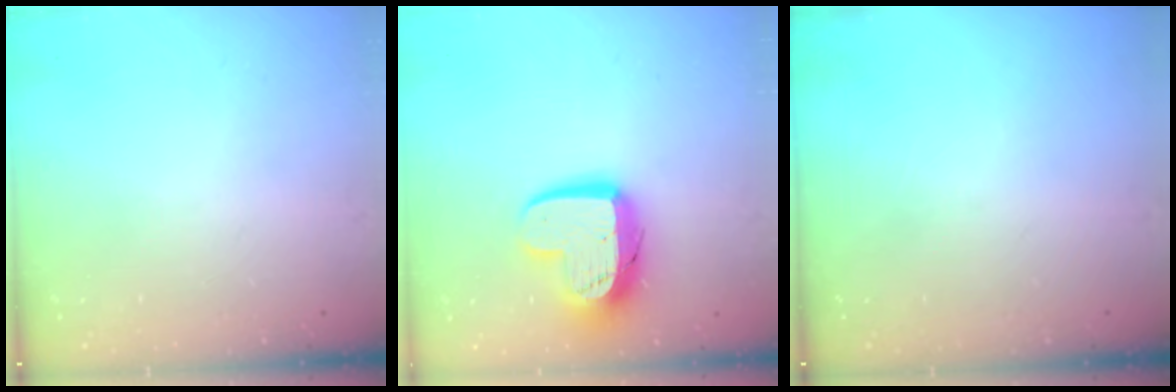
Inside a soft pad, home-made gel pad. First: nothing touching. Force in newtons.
{"total": 14.4, "press": 14.3, "slide": 1.4}
{"total": 0.0}